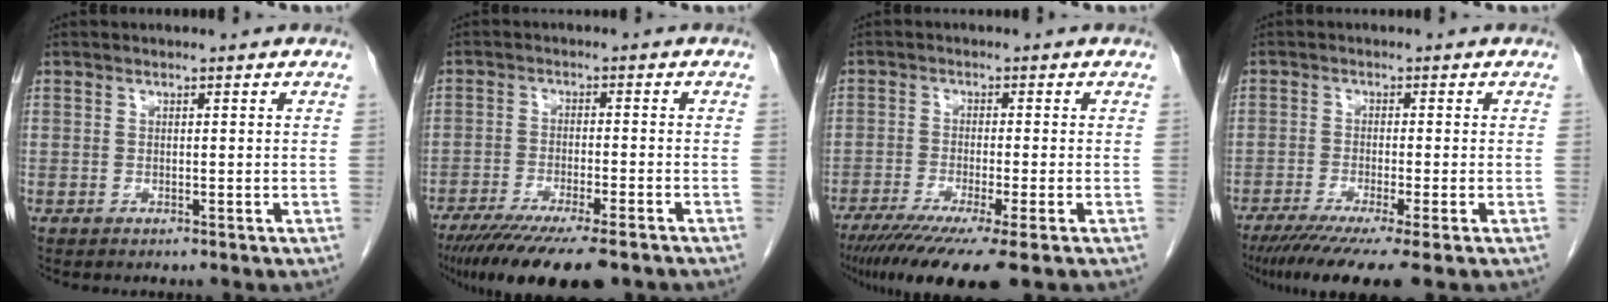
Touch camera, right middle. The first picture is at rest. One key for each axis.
{"total": 15.3, "fx": -11.8, "fy": 2.4, "fz": 9.3, "tx": -0.136, "ty": -0.032, "tz": -0.184}
{"total": 11.4, "fx": -8.0, "fy": 0.2, "fz": 8.1, "tx": -0.127, "ty": -0.031, "tz": -0.129}
{"total": 9.6, "fx": -6.9, "fy": -0.2, "fz": 6.7, "tx": -0.099, "ty": -0.025, "tz": -0.109}